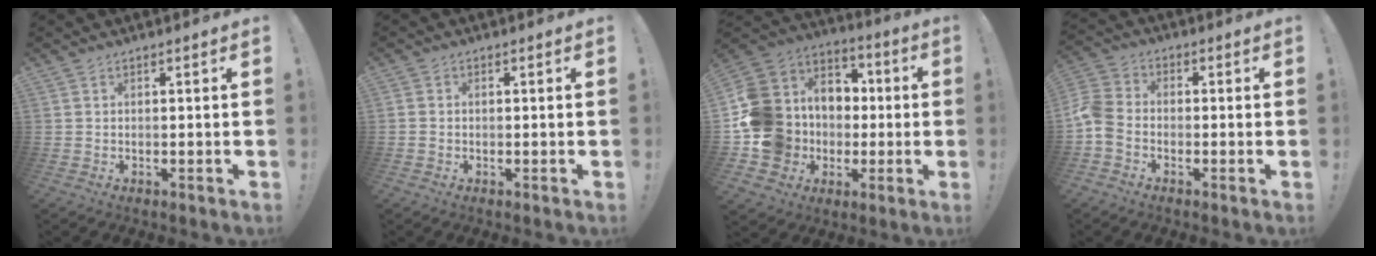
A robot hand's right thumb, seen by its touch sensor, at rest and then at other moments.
{"total": 1.3, "force": [-0.3, 1.2, 0.4], "torque": [-0.013, 0.006, -0.004]}
{"total": 18.8, "force": [-2.4, 17.1, 7.5], "torque": [-0.143, 0.018, 0.008]}
{"total": 8.2, "force": [-3.6, 5.9, 4.4], "torque": [-0.109, 0.021, -0.064]}